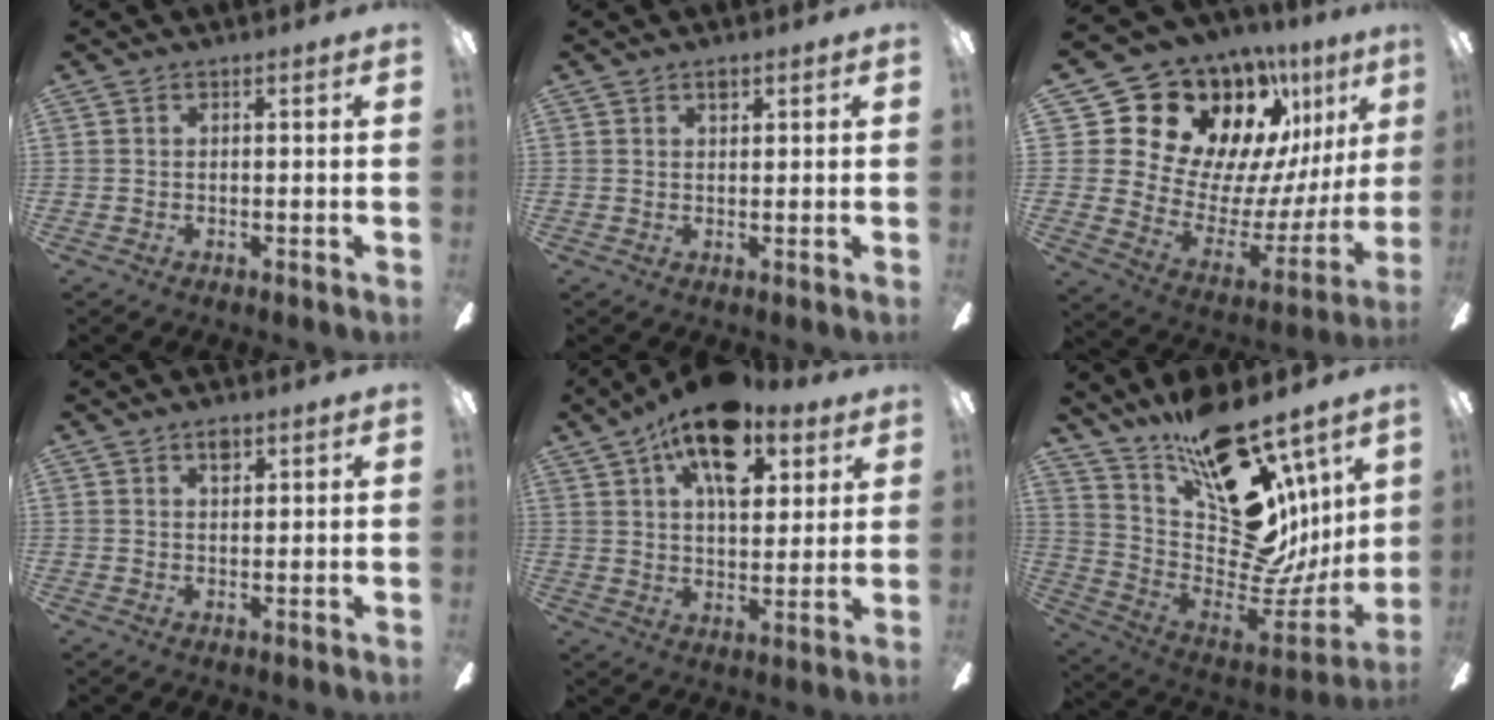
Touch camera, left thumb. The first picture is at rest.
{"total": 1.7, "force": [1.3, 0.6, 1.0], "torque": [-0.013, -0.001, 0.021]}
{"total": 22.7, "force": [15.3, 13.5, 9.9], "torque": [-0.175, -0.131, 0.303]}
{"total": 2.5, "force": [1.7, 1.1, 1.4], "torque": [-0.024, 0.000, 0.030]}
{"total": 16.0, "force": [9.2, 7.8, 10.5], "torque": [-0.164, -0.025, 0.156]}
{"total": 23.0, "force": [13.3, 11.2, 15.2], "torque": [-0.193, -0.128, 0.254]}